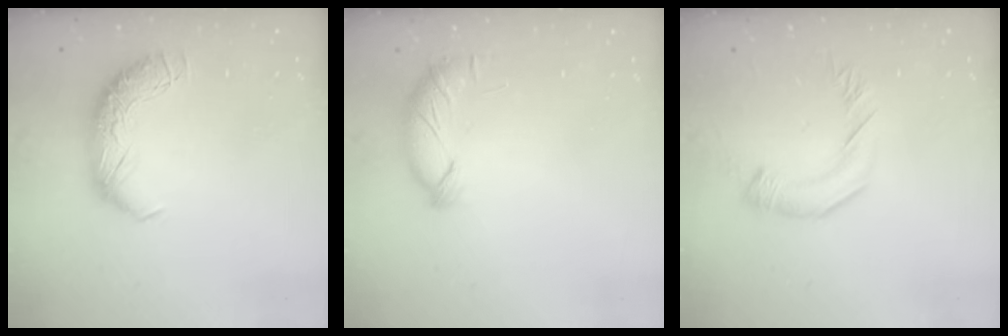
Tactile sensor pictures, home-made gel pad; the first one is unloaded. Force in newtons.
{"total": 6.4, "press": 6.4, "slide": 0.6}
{"total": 3.0, "press": 2.9, "slide": 0.5}